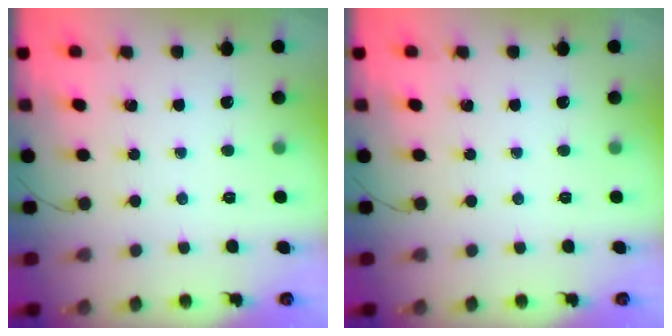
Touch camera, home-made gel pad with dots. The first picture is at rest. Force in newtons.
{"total": 0.0}